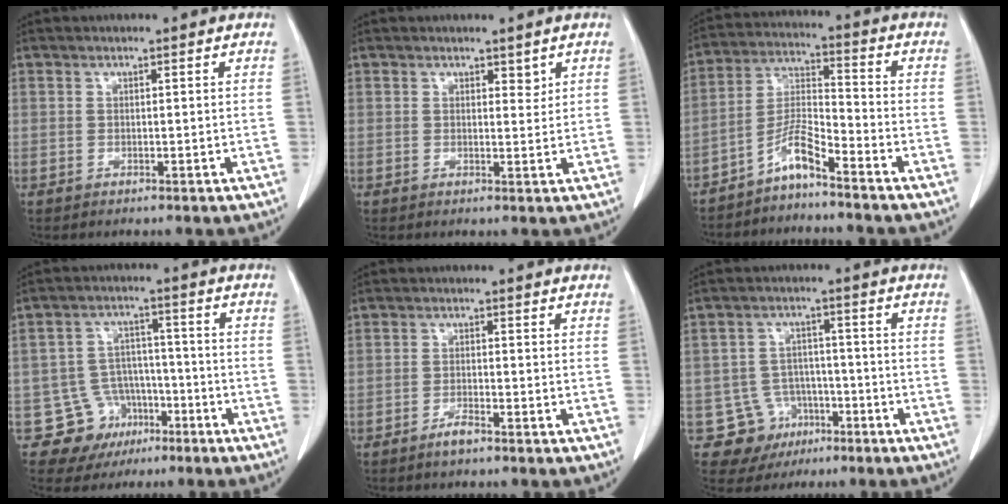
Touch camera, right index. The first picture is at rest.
{"total": 1.5, "force": [1.1, 0.8, 0.7], "torque": [-0.006, -0.006, 0.014]}
{"total": 6.1, "force": [-4.7, 0.4, 3.8], "torque": [-0.087, 0.002, -0.093]}
{"total": 8.1, "force": [-4.1, 6.9, 0.4], "torque": [0.000, 0.031, -0.053]}
{"total": 2.3, "force": [-1.8, 0.3, 1.4], "torque": [-0.031, -0.001, -0.031]}
{"total": 7.4, "force": [-3.5, 6.5, 0.5], "torque": [-0.004, 0.013, -0.043]}